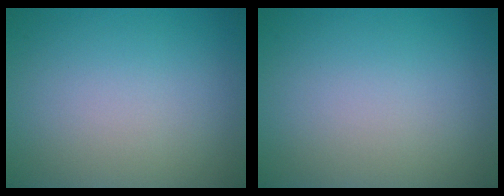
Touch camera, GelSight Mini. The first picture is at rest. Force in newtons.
{"total": 0.0}